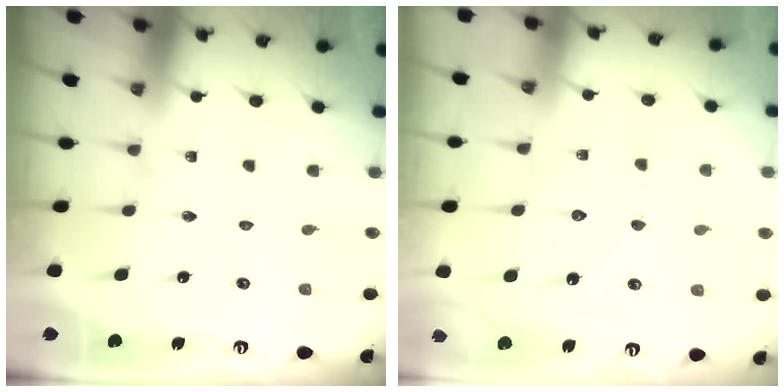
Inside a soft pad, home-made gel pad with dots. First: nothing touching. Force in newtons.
{"total": 5.3, "press": 5.3, "slide": 0.5}